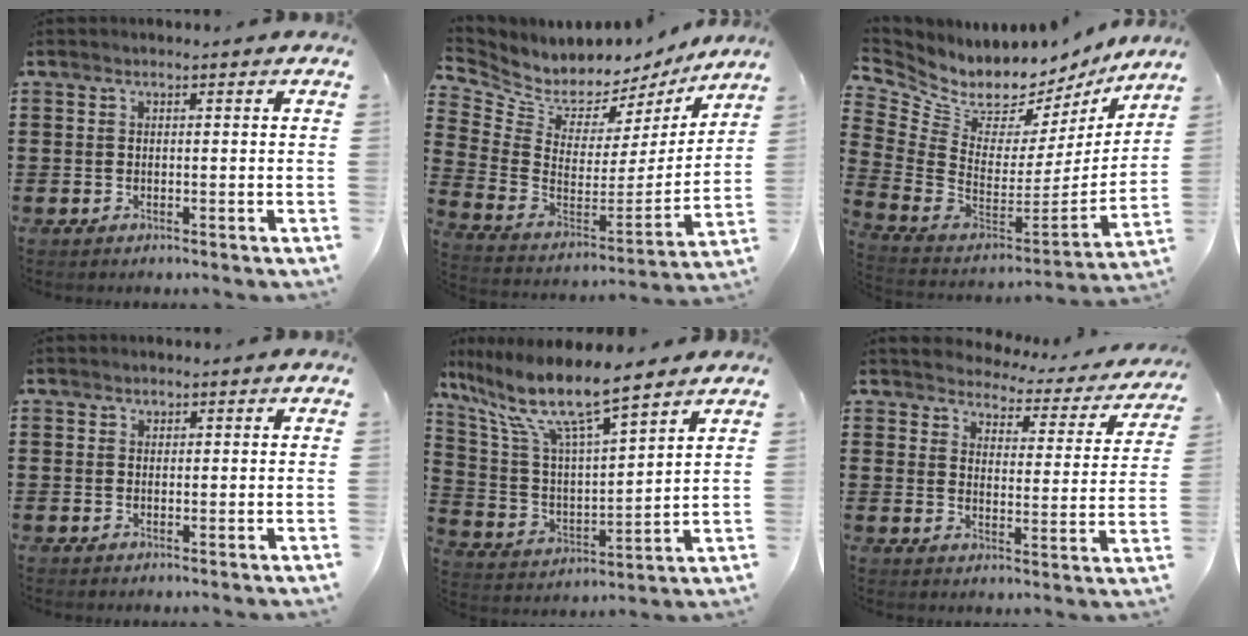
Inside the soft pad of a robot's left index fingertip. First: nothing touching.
{"total": 5.7, "force": [4.9, 3.0, 0.4], "torque": [-0.047, -0.054, 0.086]}
{"total": 6.0, "force": [4.9, 3.2, 1.4], "torque": [-0.067, -0.059, 0.085]}
{"total": 0.6, "force": [0.4, 0.5, 0.2], "torque": [-0.004, 0.003, 0.008]}
{"total": 9.8, "force": [7.9, 0.8, 5.7], "torque": [-0.145, -0.051, 0.130]}
{"total": 3.0, "force": [3.0, 0.4, -0.1], "torque": [-0.022, -0.026, 0.044]}